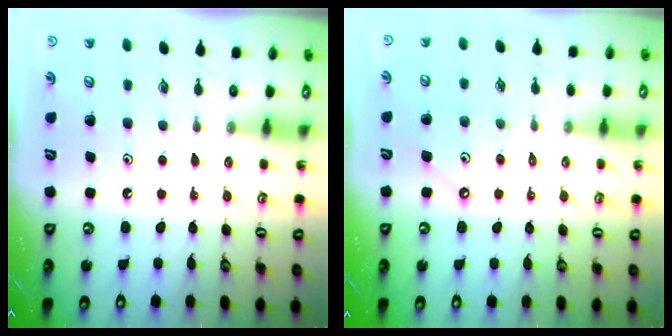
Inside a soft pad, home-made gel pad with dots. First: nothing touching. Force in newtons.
{"total": 2.9, "press": 2.8, "slide": 0.5}